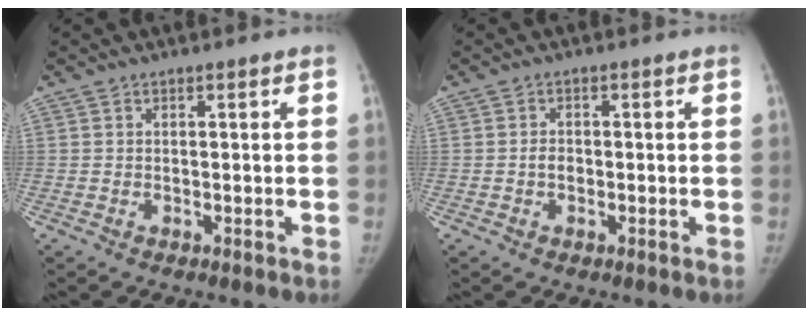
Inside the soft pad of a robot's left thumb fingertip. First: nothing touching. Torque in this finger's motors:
{"motor_torque": [0.50, 0.11, 0.15, -0.31, 0.10]}